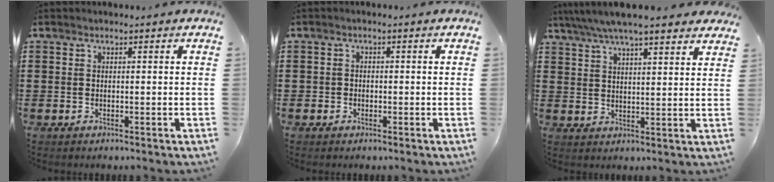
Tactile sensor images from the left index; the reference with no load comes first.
{"total": 0.9, "force": [-0.5, 0.8, 0.1], "torque": [-0.005, 0.003, -0.012]}
{"total": 6.1, "force": [5.3, 0.6, 2.9], "torque": [-0.071, -0.012, 0.095]}